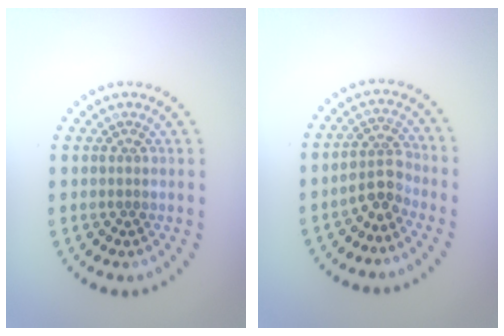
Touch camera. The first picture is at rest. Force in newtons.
{"total": 2.7, "press": 2.4, "slide": 1.2}